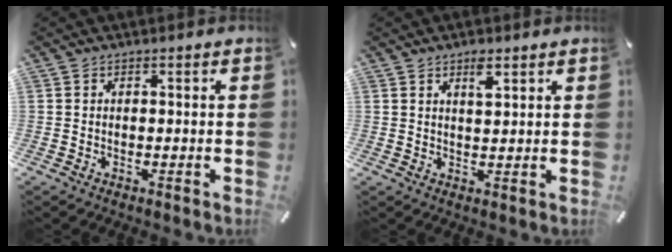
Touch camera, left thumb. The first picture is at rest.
{"total": 3.4, "force": [2.2, 1.1, 2.4], "torque": [-0.036, -0.005, 0.035]}